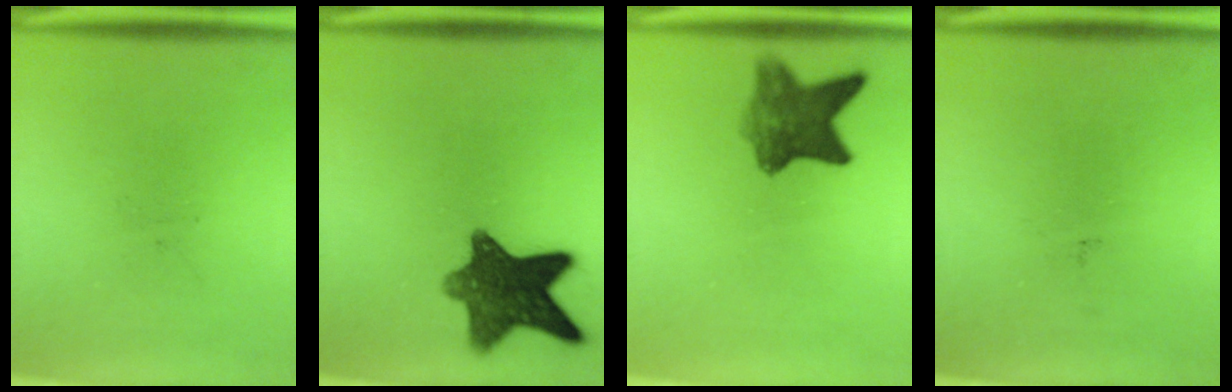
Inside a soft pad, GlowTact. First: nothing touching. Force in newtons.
{"total": 11.3}
{"total": 7.1}
{"total": 0.0}